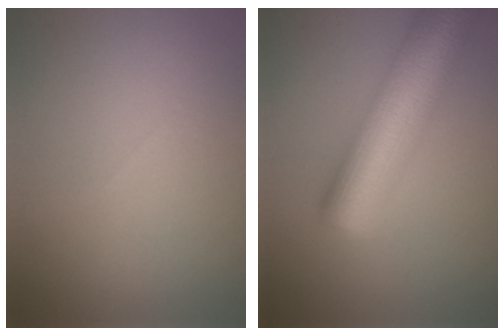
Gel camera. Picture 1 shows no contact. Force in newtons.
{"total": 9.8, "press": 9.8, "slide": 0.6}